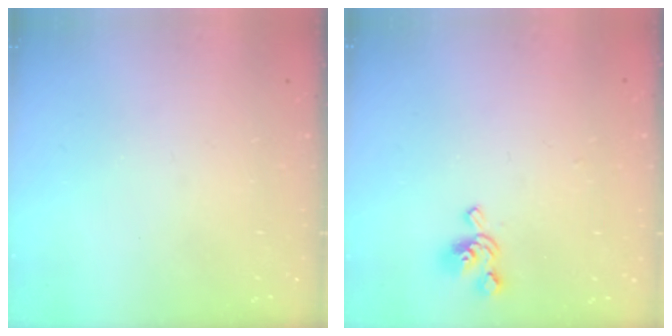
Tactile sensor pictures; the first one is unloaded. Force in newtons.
{"total": 1.7, "press": 1.4, "slide": 1.0}